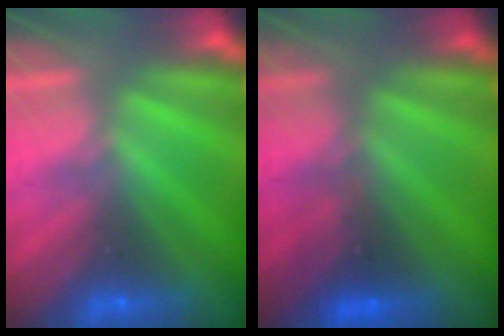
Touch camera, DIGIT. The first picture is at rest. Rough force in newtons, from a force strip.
{"total": 3.9}